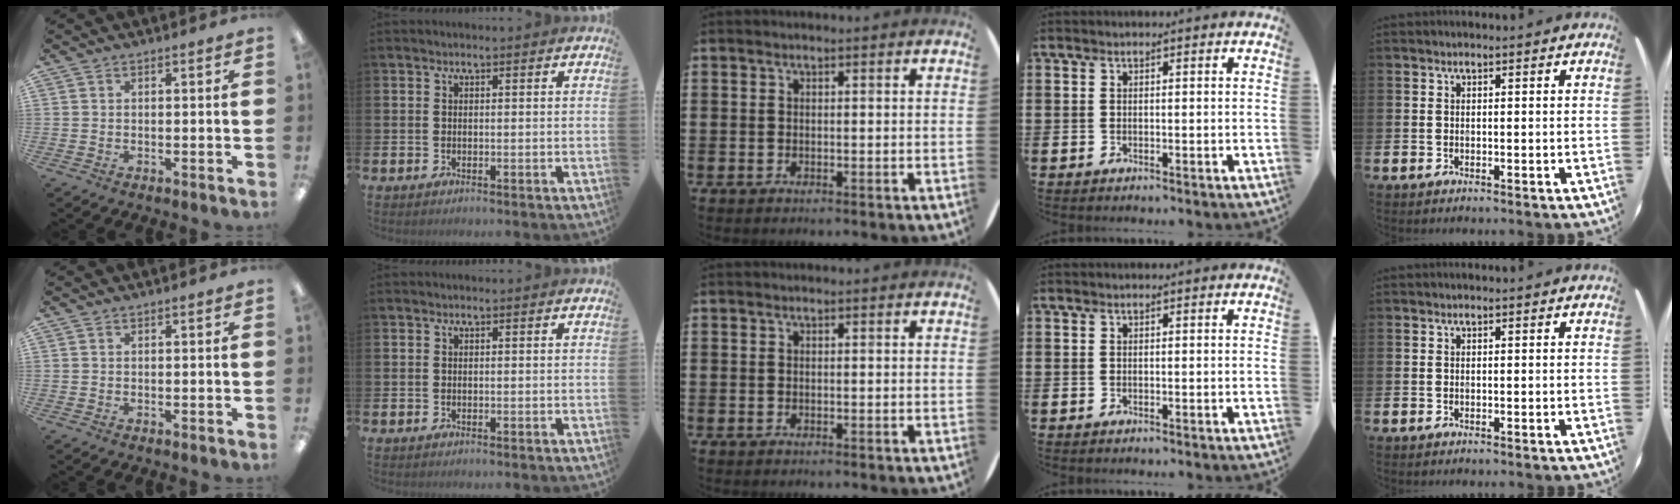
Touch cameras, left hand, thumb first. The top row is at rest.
{}